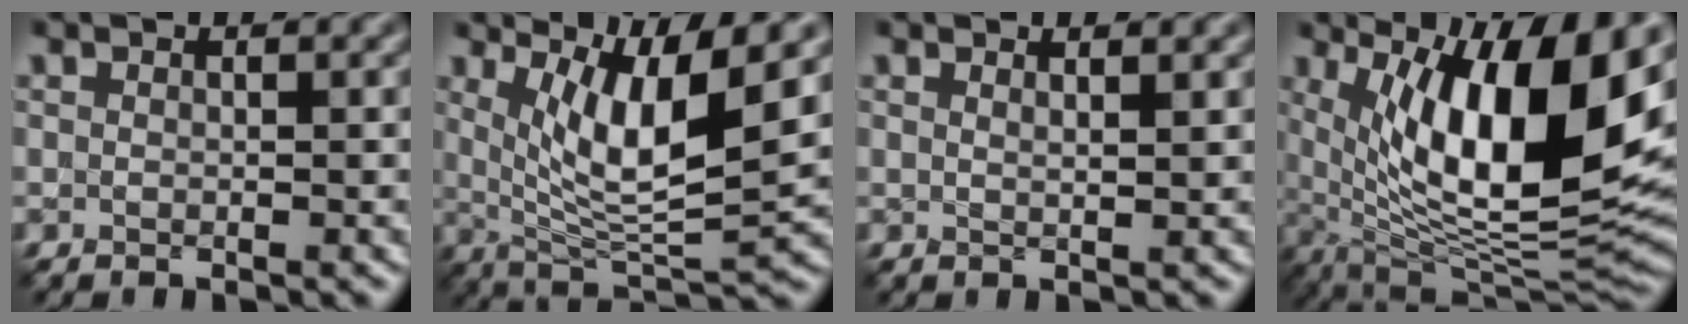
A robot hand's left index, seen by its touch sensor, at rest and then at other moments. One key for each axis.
{"total": 8.2, "fx": 2.8, "fy": 2.1, "fz": 7.4, "tx": -0.126, "ty": -0.017, "tz": 0.057}
{"total": 1.2, "fx": 1.0, "fy": 0.2, "fz": 0.6, "tx": -0.003, "ty": 0.002, "tz": 0.014}
{"total": 14.0, "fx": 3.8, "fy": 5.0, "fz": 12.5, "tx": -0.178, "ty": -0.015, "tz": 0.063}